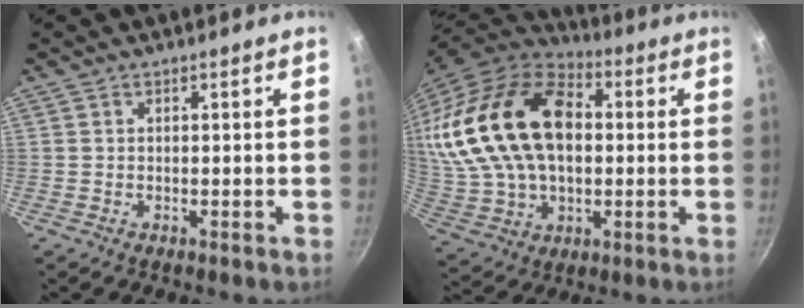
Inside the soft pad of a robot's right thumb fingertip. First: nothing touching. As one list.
[{"total": 27.9, "force": [4.5, 18.1, 20.8], "torque": [-0.400, 0.016, 0.084]}]